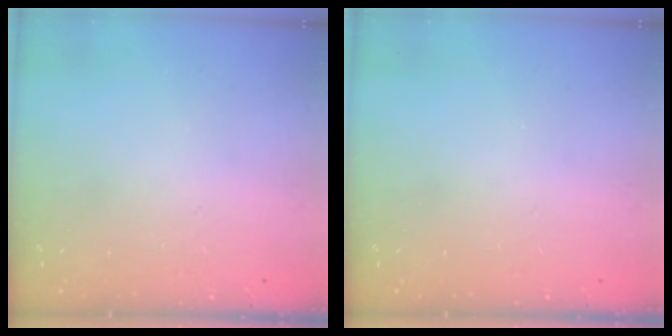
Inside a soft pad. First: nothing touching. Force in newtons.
{"total": 0.0}